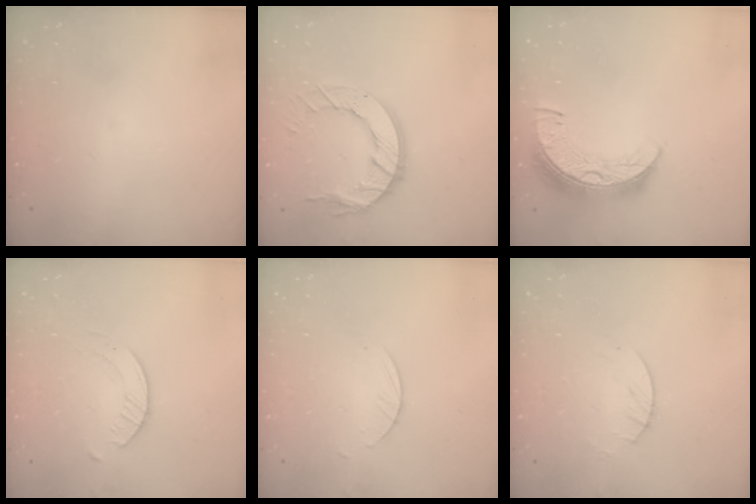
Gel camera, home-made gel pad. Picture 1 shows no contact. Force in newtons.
{"total": 12.3, "press": 12.3, "slide": 1.2}
{"total": 12.3, "press": 12.3, "slide": 0.9}
{"total": 3.5, "press": 3.5, "slide": 0.4}
{"total": 2.1, "press": 2.1, "slide": 0.2}
{"total": 2.6, "press": 2.5, "slide": 0.4}